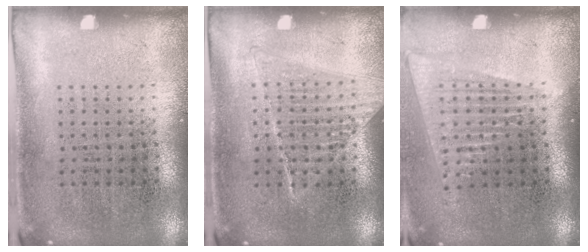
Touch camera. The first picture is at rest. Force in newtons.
{"total": 1.1, "press": 1.0, "slide": 0.3}
{"total": 1.4, "press": 1.3, "slide": 0.6}